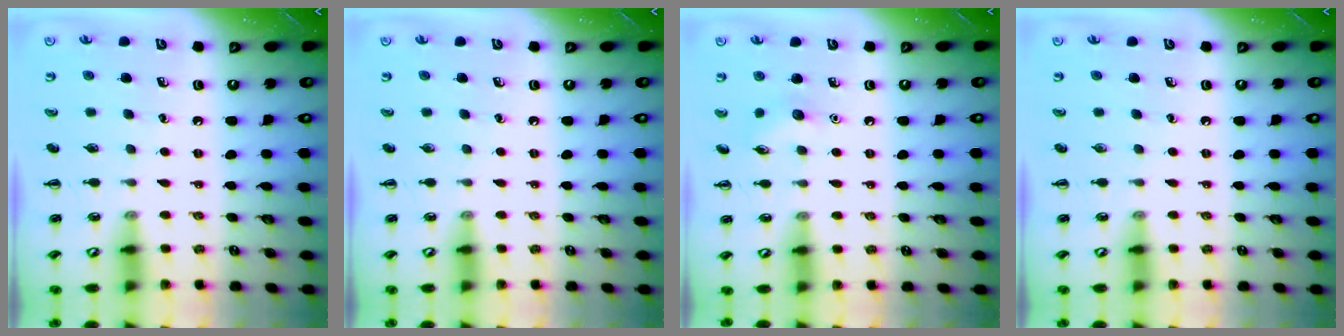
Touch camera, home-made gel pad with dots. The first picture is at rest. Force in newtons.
{"total": 0.0}
{"total": 5.5, "press": 5.3, "slide": 1.6}
{"total": 0.0}